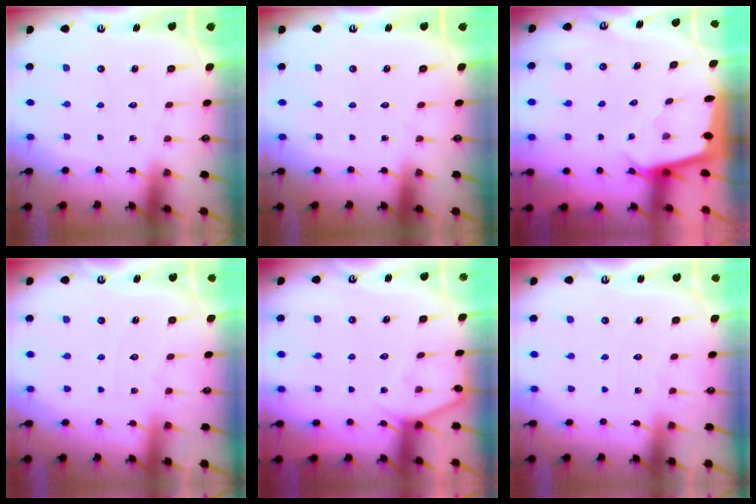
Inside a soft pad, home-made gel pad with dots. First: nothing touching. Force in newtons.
{"total": 0.0}
{"total": 2.4, "press": 2.4, "slide": 0.1}
{"total": 2.9, "press": 2.8, "slide": 0.4}
{"total": 5.7, "press": 5.7, "slide": 0.7}
{"total": 1.7, "press": 1.7, "slide": 0.4}